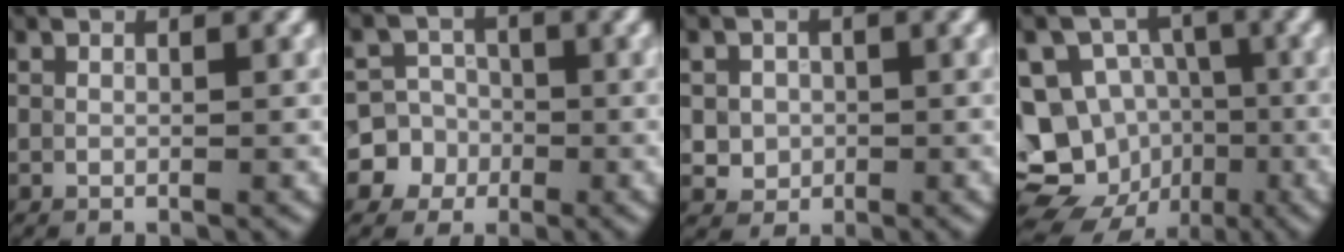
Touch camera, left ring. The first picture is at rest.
{"total": 7.1, "force": [-2.0, 6.8, 0.7], "torque": [0.004, 0.008, -0.064]}
{"total": 2.6, "force": [0.0, 2.4, 1.0], "torque": [-0.004, 0.000, -0.003]}
{"total": 17.7, "force": [-5.3, 16.0, 5.5], "torque": [-0.140, -0.009, -0.090]}